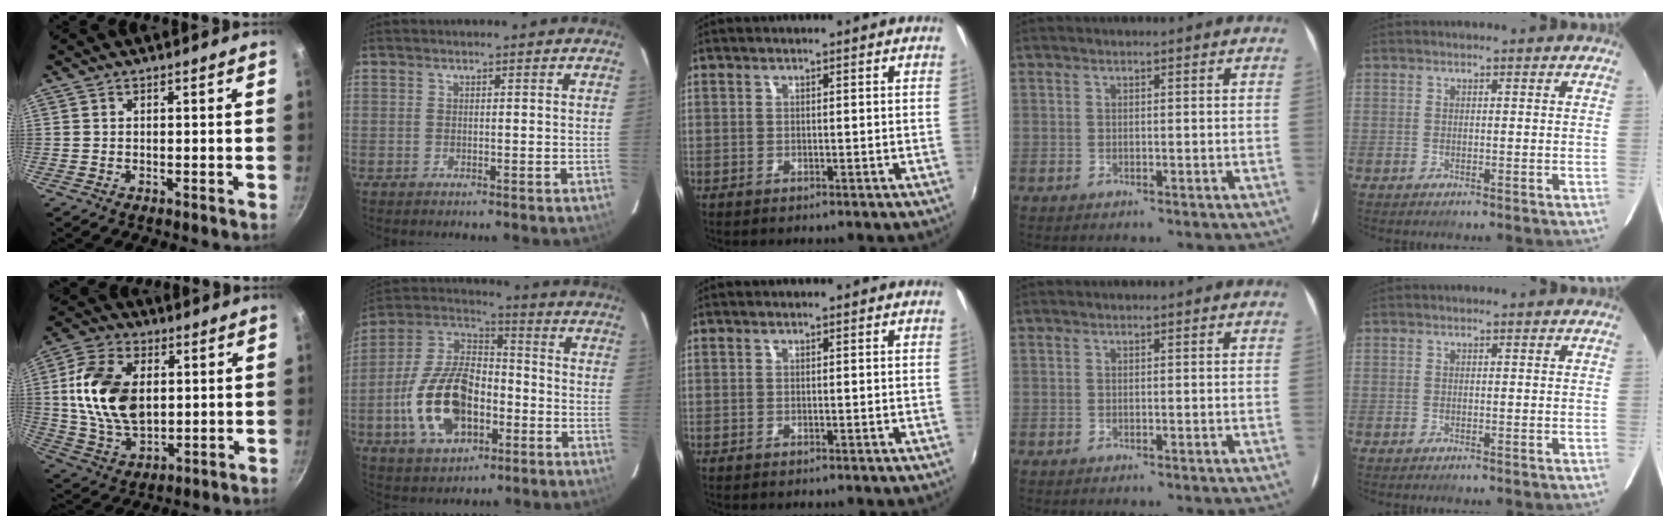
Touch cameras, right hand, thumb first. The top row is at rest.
{"thumb": {"total": 17.3, "force": [2.4, 11.1, 13.0], "torque": [-0.229, -0.006, 0.047]}, "index": {"total": 18.5, "force": [-5.8, 10.5, 14.0], "torque": [-0.300, 0.010, -0.094]}}